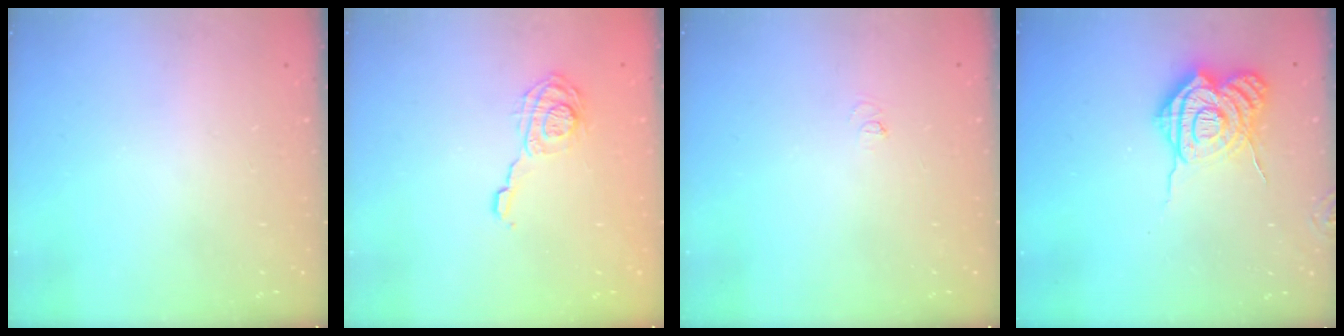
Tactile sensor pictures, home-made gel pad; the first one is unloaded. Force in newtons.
{"total": 12.7, "press": 12.7, "slide": 0.2}
{"total": 3.3, "press": 3.3, "slide": 0.3}
{"total": 15.9, "press": 15.9, "slide": 1.5}